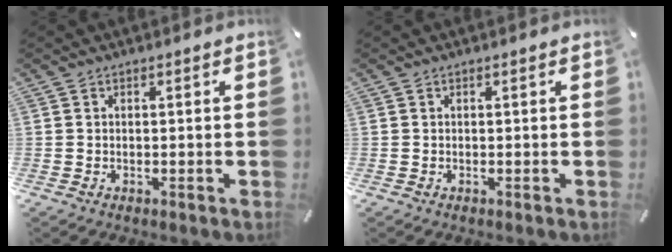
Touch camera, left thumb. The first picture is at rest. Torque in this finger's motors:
{"motor_torque": [0.00, 0.00, -0.03, -0.03, 0.00]}